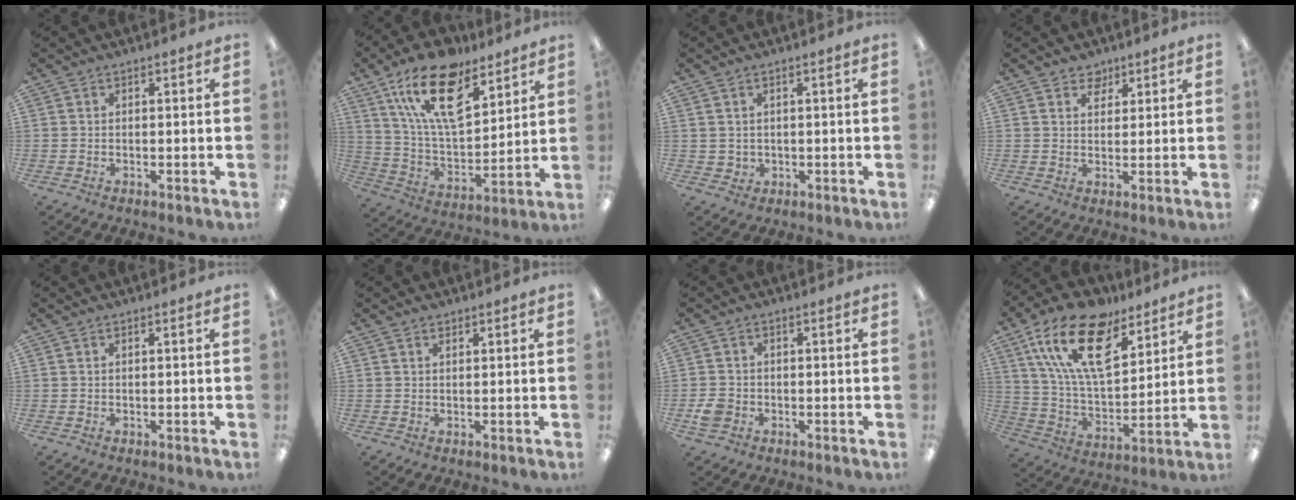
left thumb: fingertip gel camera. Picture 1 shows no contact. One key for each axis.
{"total": 19.8, "fx": 12.4, "fy": 8.9, "fz": 12.6, "tx": -0.228, "ty": -0.055, "tz": 0.220}
{"total": 1.6, "fx": 0.8, "fy": 1.3, "fz": 0.2, "tx": -0.007, "ty": -0.003, "tz": 0.013}
{"total": 3.5, "fx": 2.7, "fy": 2.2, "fz": 0.5, "tx": 0.007, "ty": -0.017, "tz": 0.046}
{"total": 0.0}
{"total": 0.7, "fx": 0.5, "fy": 0.3, "fz": 0.4, "tx": -0.009, "ty": -0.001, "tz": 0.009}
{"total": 3.3, "fx": -1.4, "fy": 2.6, "fz": 1.4, "tx": -0.027, "ty": 0.002, "tz": -0.026}
{"total": 21.1, "fx": 12.3, "fy": 9.9, "fz": 13.9, "tx": -0.264, "ty": -0.050, "tz": 0.220}